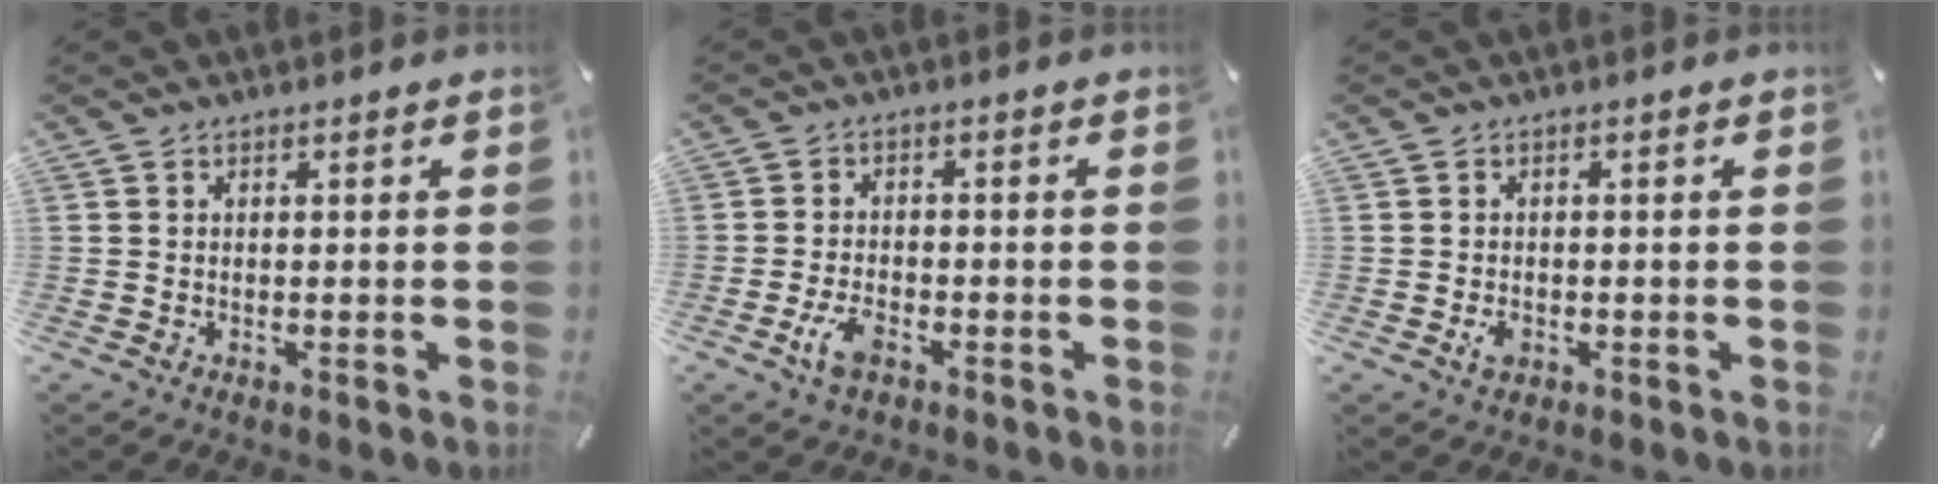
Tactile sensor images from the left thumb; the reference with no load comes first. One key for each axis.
{"total": 5.3, "fx": -2.5, "fy": 2.7, "fz": 3.7, "tx": -0.085, "ty": 0.005, "tz": -0.049}
{"total": 2.5, "fx": -0.8, "fy": 1.6, "fz": 1.7, "tx": -0.037, "ty": 0.001, "tz": -0.017}